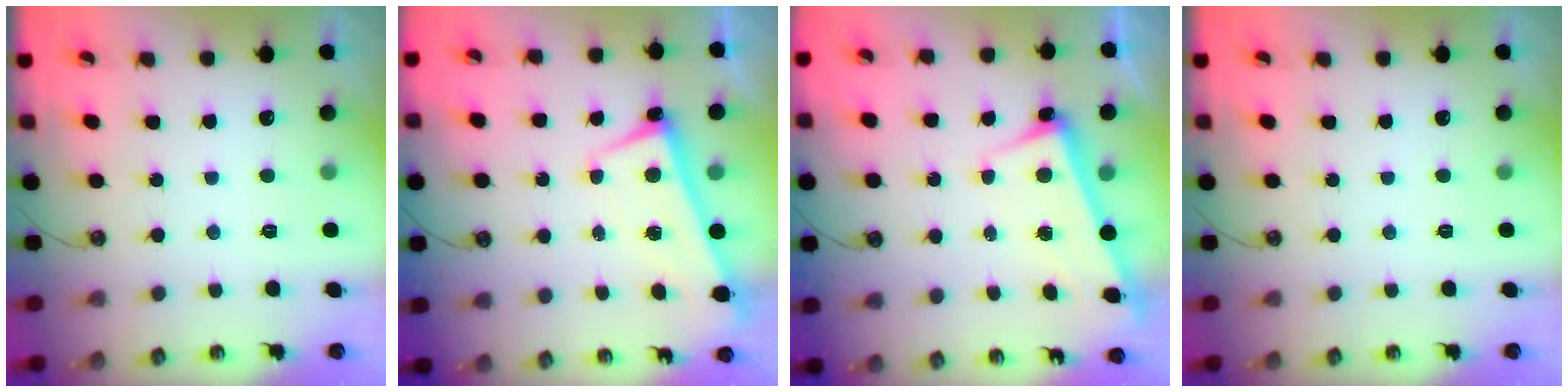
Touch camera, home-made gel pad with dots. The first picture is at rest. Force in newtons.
{"total": 1.3, "press": 1.0, "slide": 0.9}
{"total": 2.7, "press": 2.6, "slide": 0.8}
{"total": 0.0}